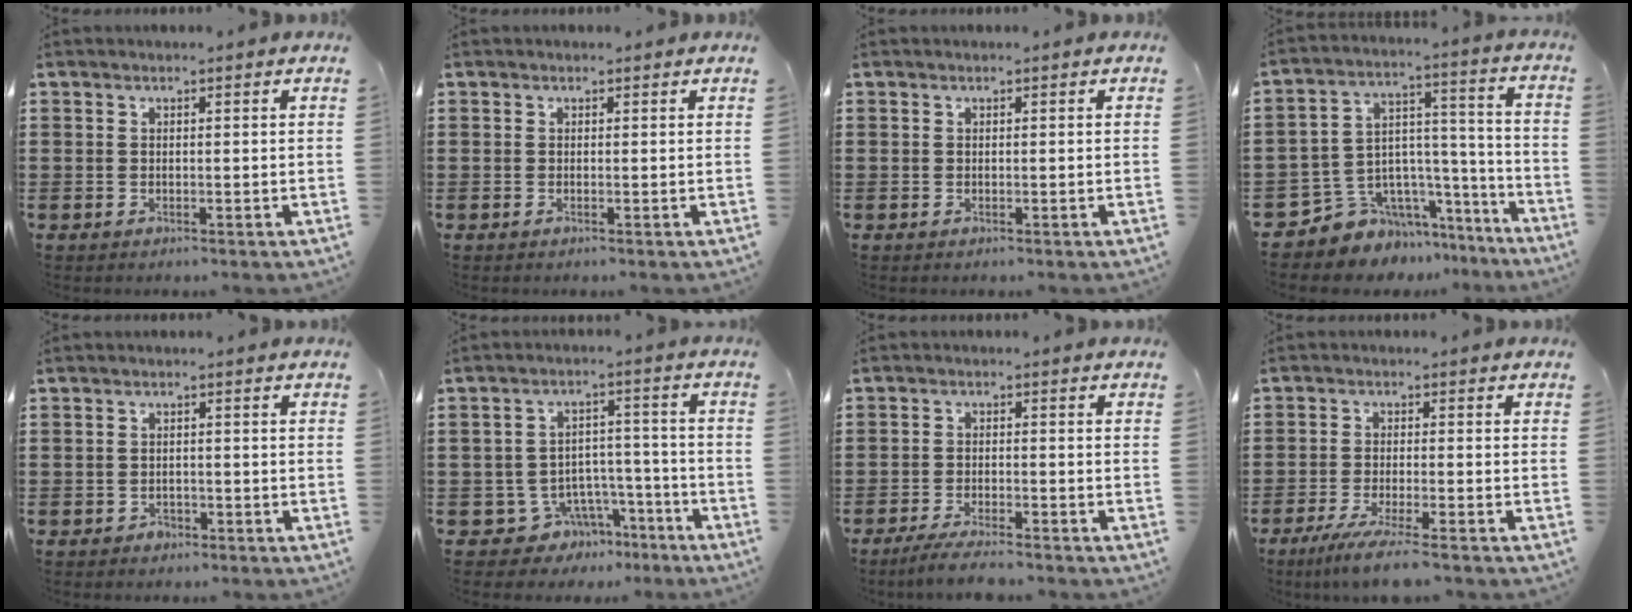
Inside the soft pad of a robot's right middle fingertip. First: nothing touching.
{"total": 0.0}
{"total": 0.0}
{"total": 7.6, "force": [-5.9, 4.9, 0.3], "torque": [-0.031, -0.002, -0.109]}
{"total": 1.1, "force": [-0.9, 0.6, 0.1], "torque": [-0.006, 0.001, -0.021]}
{"total": 5.9, "force": [-4.2, 4.0, 1.2], "torque": [-0.031, 0.024, -0.077]}
{"total": 3.6, "force": [-3.3, 0.1, 1.4], "torque": [-0.031, -0.006, -0.065]}
{"total": 4.7, "force": [-3.8, -0.1, 2.9], "torque": [-0.059, -0.017, -0.070]}